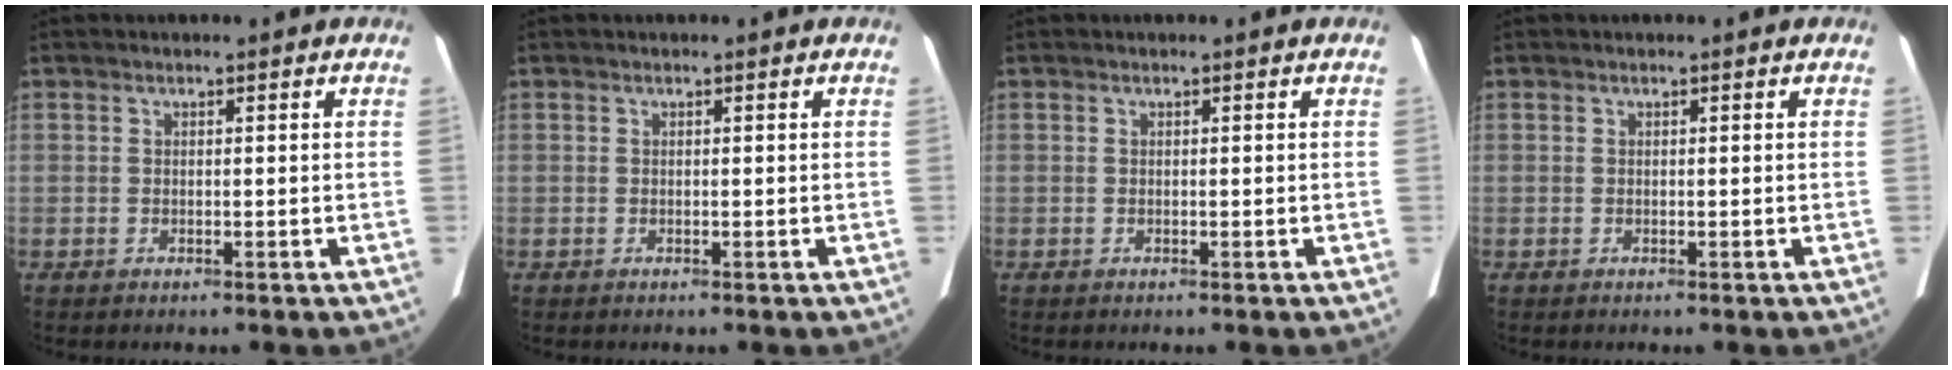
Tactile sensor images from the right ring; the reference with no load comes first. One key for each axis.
{"total": 0.0}
{"total": 0.0}
{"total": 0.0}